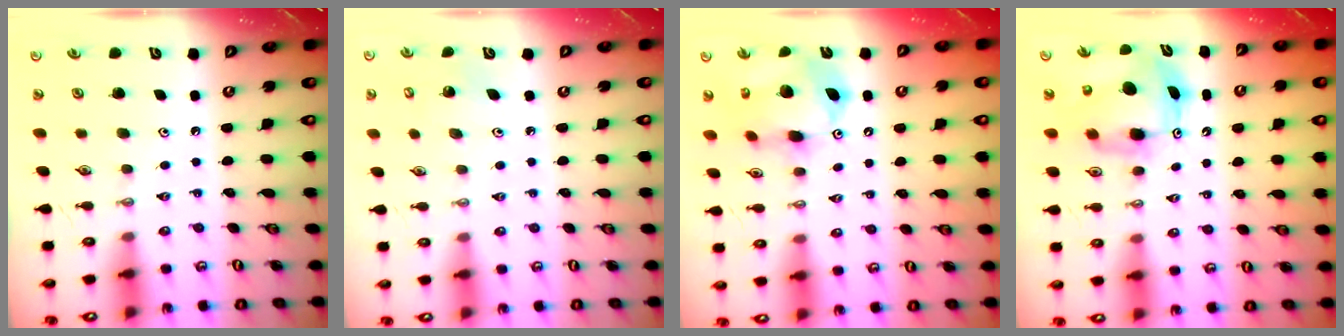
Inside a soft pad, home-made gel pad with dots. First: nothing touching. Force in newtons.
{"total": 3.2, "press": 3.2, "slide": 0.1}
{"total": 13.4, "press": 13.4, "slide": 1.3}
{"total": 9.1, "press": 9.0, "slide": 0.8}